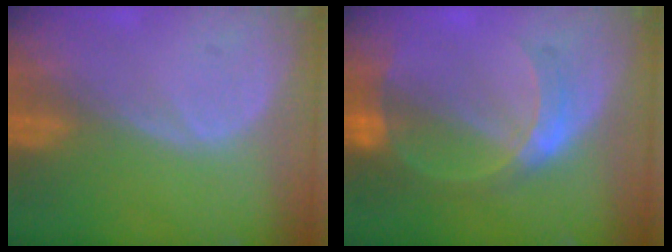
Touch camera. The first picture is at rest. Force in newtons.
{"total": 6.7, "press": 5.9, "slide": 3.2}